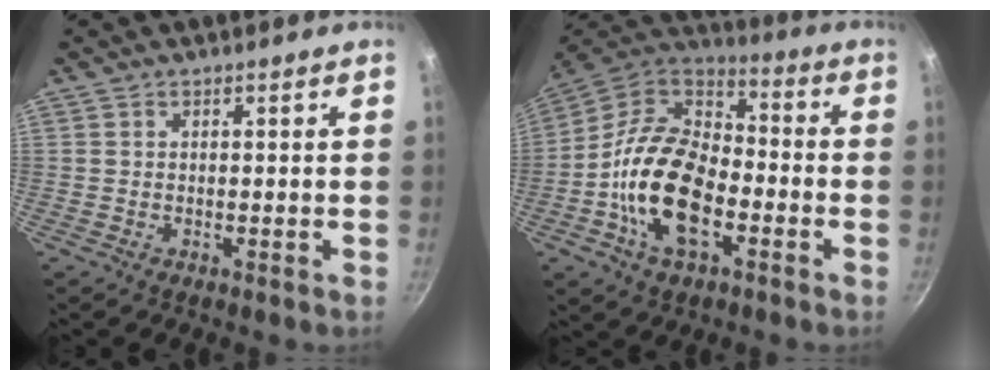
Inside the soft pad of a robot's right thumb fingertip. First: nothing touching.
{"total": 19.7, "force": [-5.4, 11.7, 14.9], "torque": [-0.259, 0.036, -0.116]}